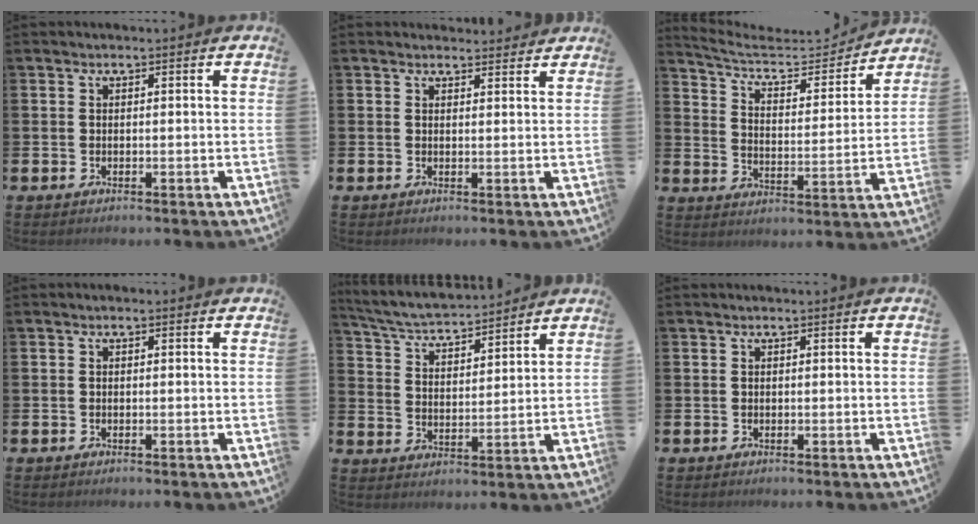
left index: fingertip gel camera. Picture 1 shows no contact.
{"total": 1.8, "force": [1.7, 0.4, -0.1], "torque": [0.007, -0.007, 0.030]}
{"total": 7.0, "force": [6.3, 2.1, 2.1], "torque": [-0.072, -0.046, 0.105]}
{"total": 0.0}
{"total": 5.2, "force": [5.1, 0.4, 1.1], "torque": [-0.048, -0.036, 0.087]}
{"total": 0.0}